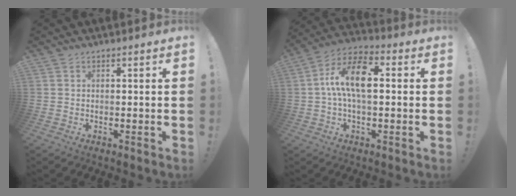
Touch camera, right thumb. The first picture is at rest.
{"total": 12.8, "force": [1.4, 6.2, 11.1], "torque": [-0.194, 0.007, 0.022]}